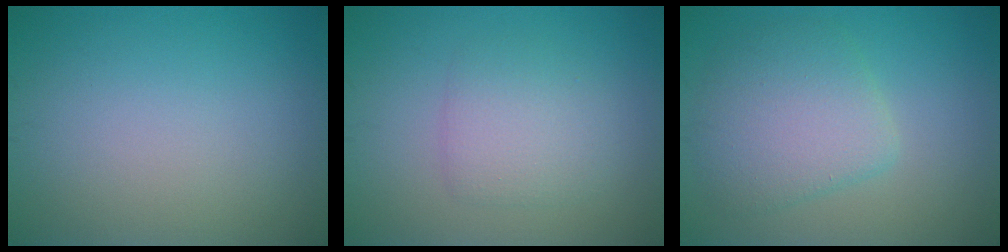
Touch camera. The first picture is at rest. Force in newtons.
{"total": 2.8, "press": 2.8, "slide": 0.0}
{"total": 4.9, "press": 4.9, "slide": 0.3}